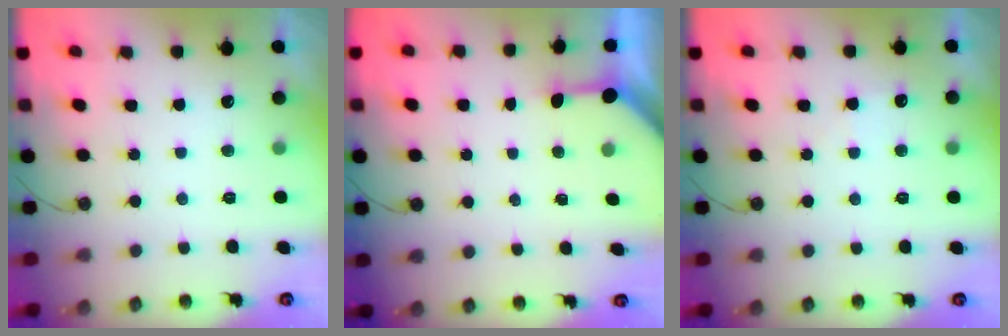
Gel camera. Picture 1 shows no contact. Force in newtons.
{"total": 3.2, "press": 3.2, "slide": 0.3}
{"total": 5.0, "press": 5.0, "slide": 0.8}